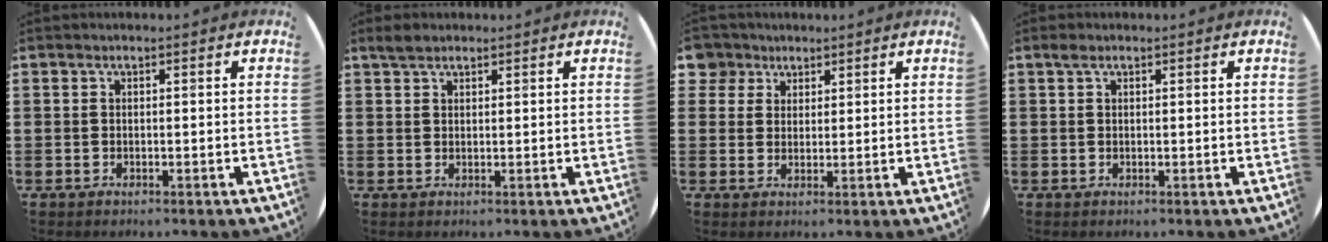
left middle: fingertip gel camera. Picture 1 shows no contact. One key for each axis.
{"total": 1.8, "fx": 1.6, "fy": 0.7, "fz": 0.6, "tx": -0.007, "ty": 0.001, "tz": 0.030}
{"total": 3.9, "fx": 2.8, "fy": 2.7, "fz": 0.1, "tx": -0.002, "ty": 0.002, "tz": 0.052}
{"total": 0.7, "fx": 0.4, "fy": 0.4, "fz": 0.4, "tx": -0.002, "ty": 0.001, "tz": 0.006}